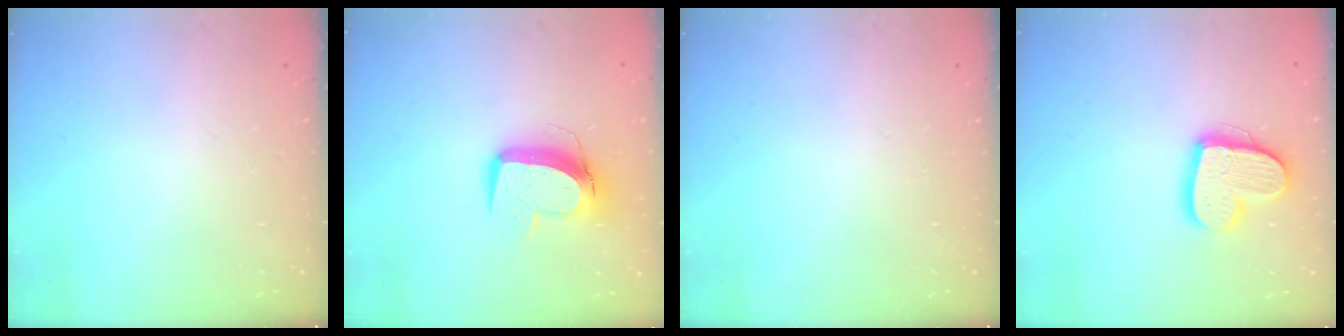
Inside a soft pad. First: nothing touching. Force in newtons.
{"total": 11.8, "press": 11.7, "slide": 1.2}
{"total": 0.0}
{"total": 14.6, "press": 14.6, "slide": 1.3}